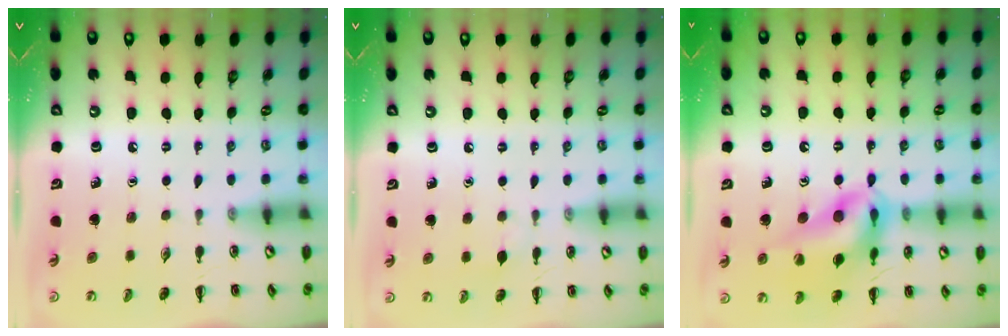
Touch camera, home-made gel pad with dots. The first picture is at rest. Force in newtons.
{"total": 3.0, "press": 2.9, "slide": 1.0}
{"total": 14.3, "press": 13.9, "slide": 3.4}